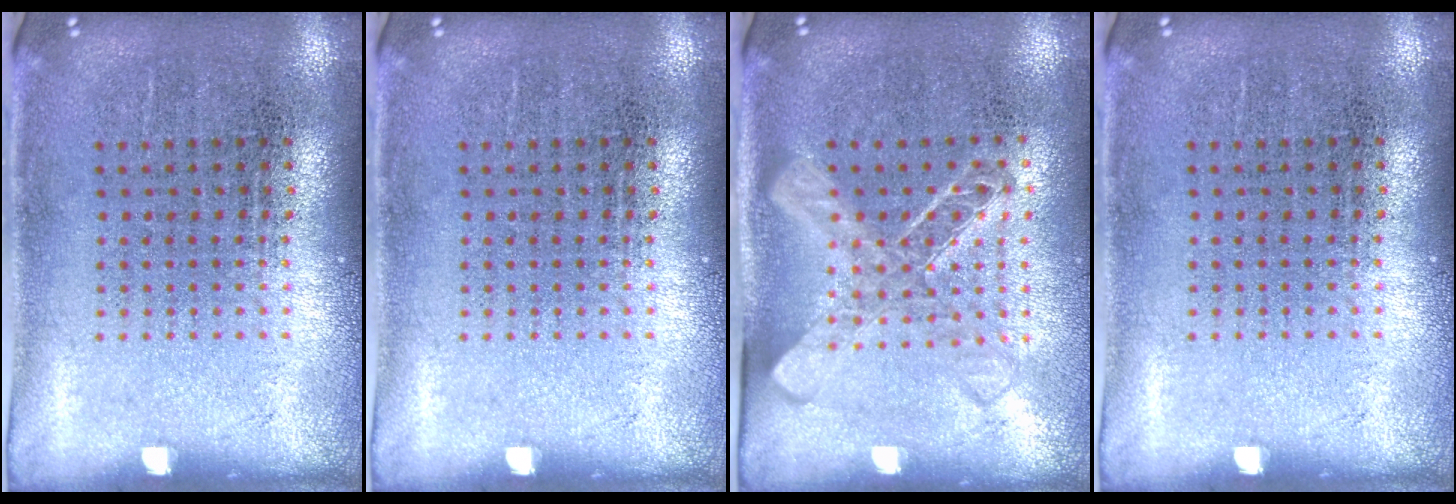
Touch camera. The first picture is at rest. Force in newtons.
{"total": 0.0}
{"total": 1.6, "press": 1.5, "slide": 0.7}
{"total": 0.0}